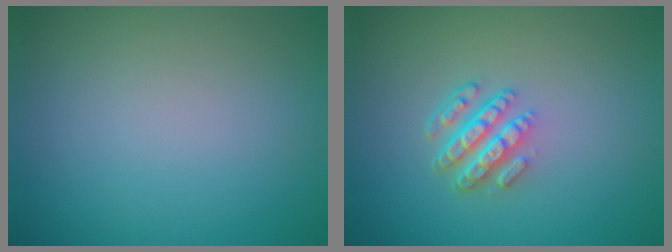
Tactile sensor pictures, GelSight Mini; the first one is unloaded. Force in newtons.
{"total": 4.3, "press": 3.1, "slide": 2.9}